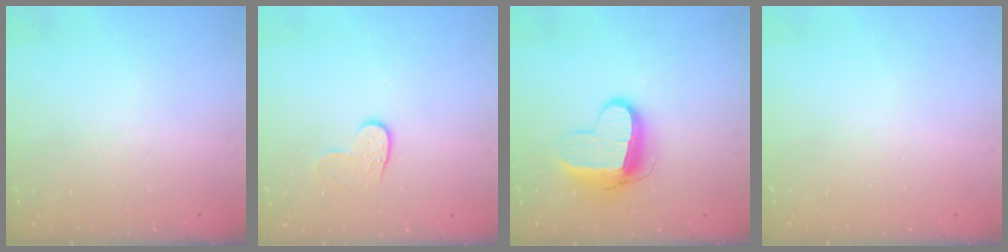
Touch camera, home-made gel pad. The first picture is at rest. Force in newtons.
{"total": 3.8, "press": 3.8, "slide": 0.4}
{"total": 11.1, "press": 11.1, "slide": 0.8}
{"total": 0.0}